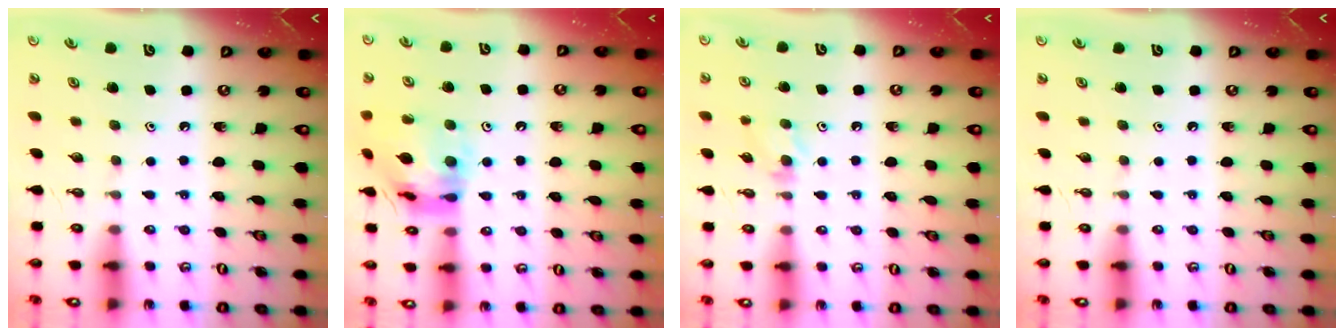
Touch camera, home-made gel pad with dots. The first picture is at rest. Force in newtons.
{"total": 16.7, "press": 16.7, "slide": 1.7}
{"total": 5.2, "press": 5.1, "slide": 0.8}
{"total": 0.0}